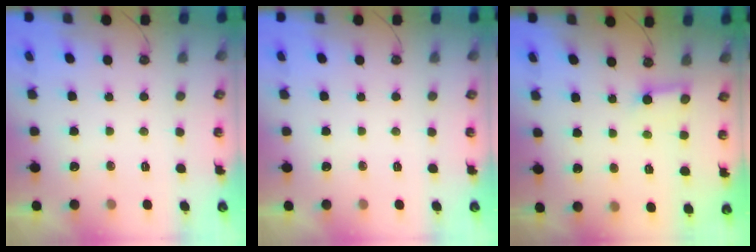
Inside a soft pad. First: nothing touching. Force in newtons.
{"total": 0.0}
{"total": 4.0, "press": 3.9, "slide": 0.4}